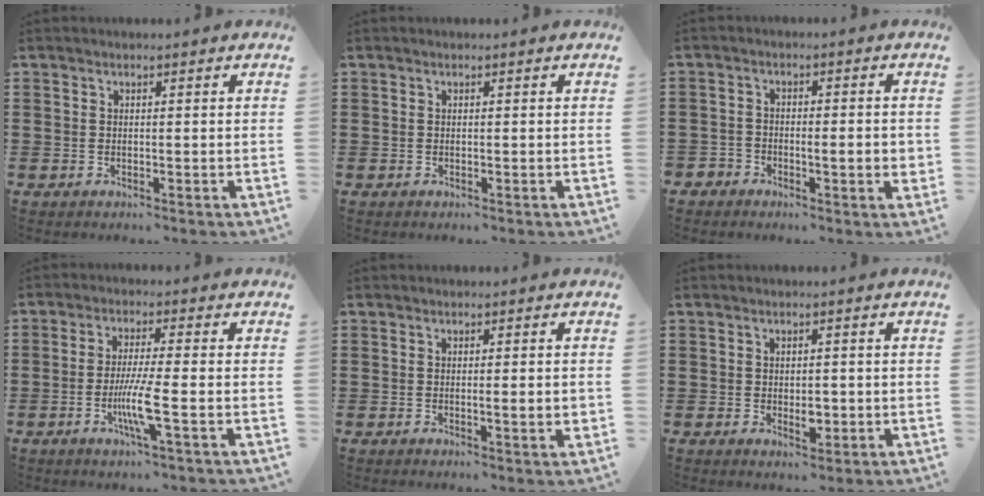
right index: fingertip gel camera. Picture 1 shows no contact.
{"total": 0.0}
{"total": 3.3, "force": [-1.6, 1.5, 2.4], "torque": [-0.043, 0.003, -0.031]}
{"total": 6.7, "force": [-2.0, 0.1, 6.4], "torque": [-0.129, -0.021, -0.041]}
{"total": 2.1, "force": [-0.2, 0.1, 2.1], "torque": [-0.036, -0.007, -0.004]}
{"total": 2.6, "force": [-0.3, 1.4, 2.2], "torque": [-0.032, -0.002, -0.006]}